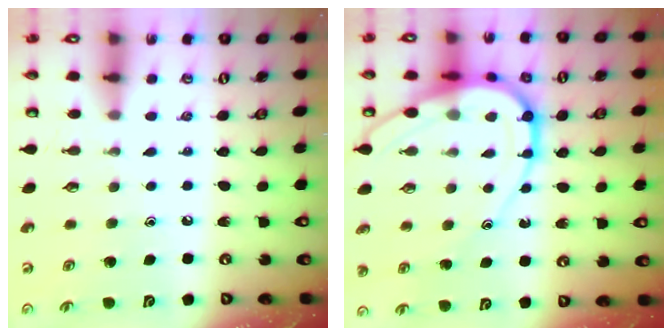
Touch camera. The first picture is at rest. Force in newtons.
{"total": 14.8, "press": 14.8, "slide": 1.5}